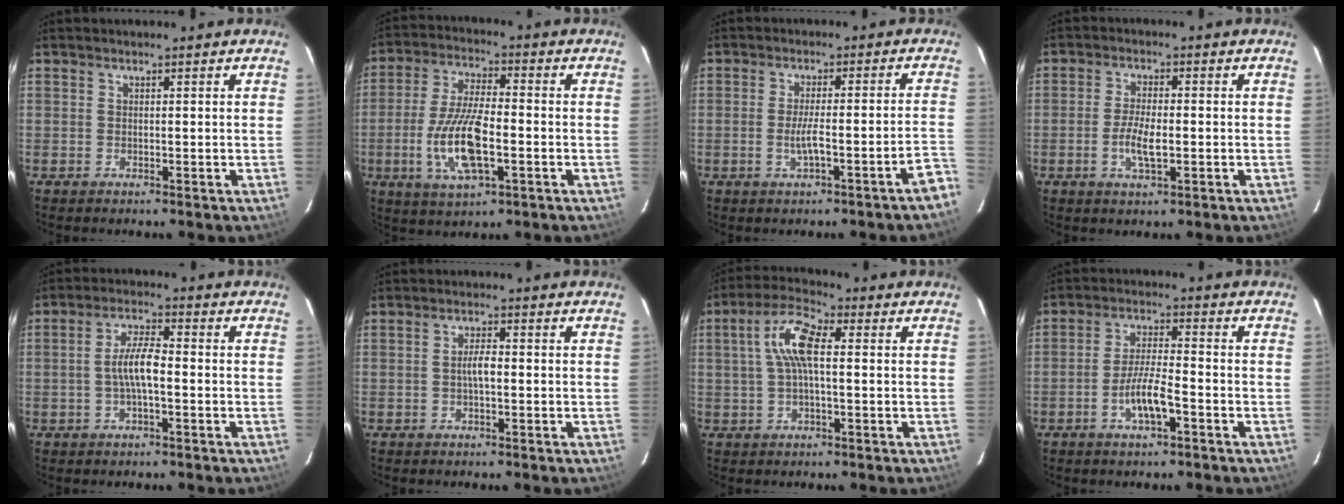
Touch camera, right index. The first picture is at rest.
{"total": 12.7, "force": [-3.4, 4.3, 11.4], "torque": [-0.237, -0.009, -0.062]}
{"total": 6.8, "force": [-3.9, -0.3, 5.6], "torque": [-0.077, -0.002, -0.053]}
{"total": 5.0, "force": [-1.4, 1.6, 4.6], "torque": [-0.093, -0.004, -0.026]}
{"total": 5.9, "force": [-1.3, 1.3, 5.6], "torque": [-0.112, 0.009, -0.023]}
{"total": 2.2, "force": [-0.3, 0.8, 2.0], "torque": [-0.038, 0.004, -0.006]}
{"total": 8.1, "force": [0.9, 2.7, 7.6], "torque": [-0.157, 0.021, 0.016]}
{"total": 8.0, "force": [-3.9, 1.5, 6.9], "torque": [-0.136, -0.002, -0.070]}